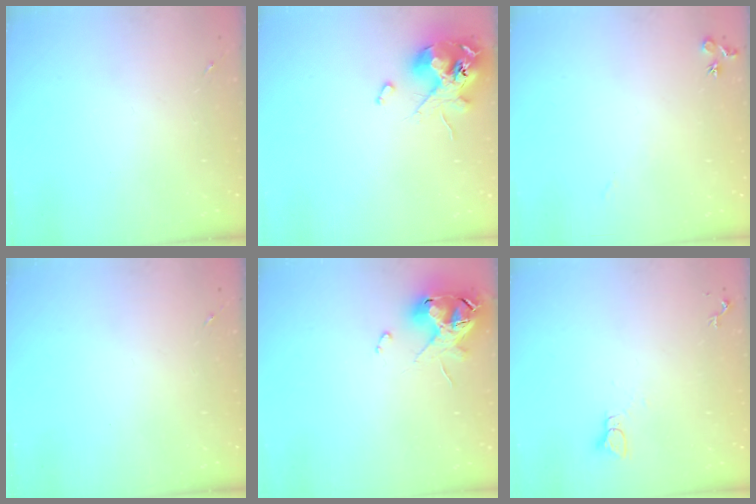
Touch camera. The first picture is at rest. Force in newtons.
{"total": 12.4, "press": 12.2, "slide": 2.2}
{"total": 6.6, "press": 6.6, "slide": 0.6}
{"total": 0.0}
{"total": 11.5, "press": 11.4, "slide": 1.5}
{"total": 2.2, "press": 2.2, "slide": 0.1}